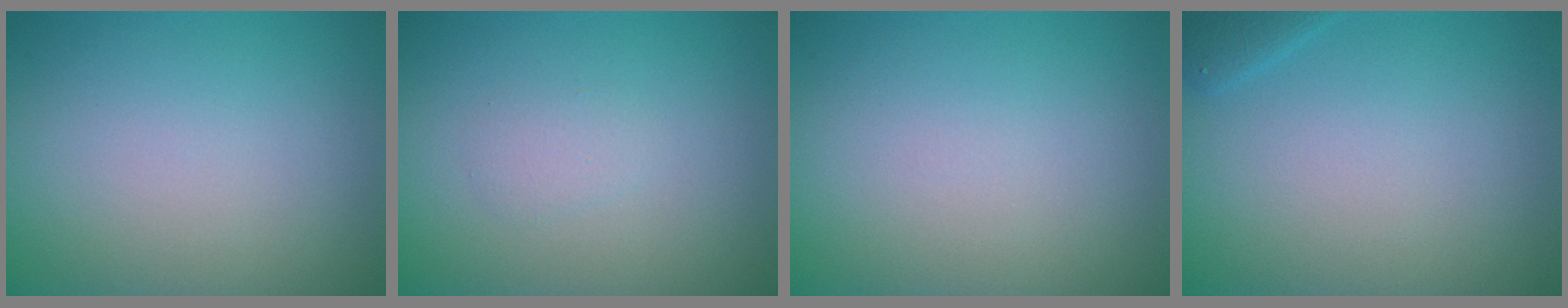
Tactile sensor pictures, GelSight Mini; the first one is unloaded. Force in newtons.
{"total": 0.9, "press": 0.9, "slide": 0.0}
{"total": 0.0}
{"total": 1.2, "press": 1.2, "slide": 0.1}